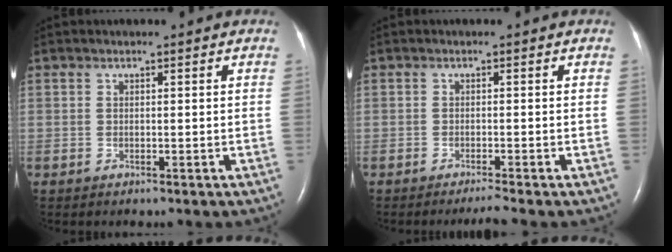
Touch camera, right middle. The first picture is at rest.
{"total": 1.7, "force": [-1.4, -0.7, 0.6], "torque": [-0.013, -0.003, -0.025]}